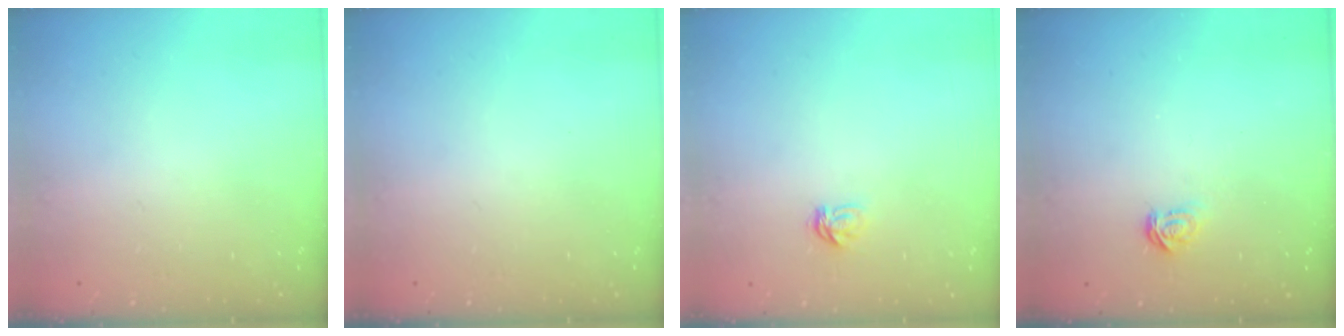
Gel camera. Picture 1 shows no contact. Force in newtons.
{"total": 0.0}
{"total": 3.5, "press": 3.4, "slide": 0.4}
{"total": 2.3, "press": 2.3, "slide": 0.3}